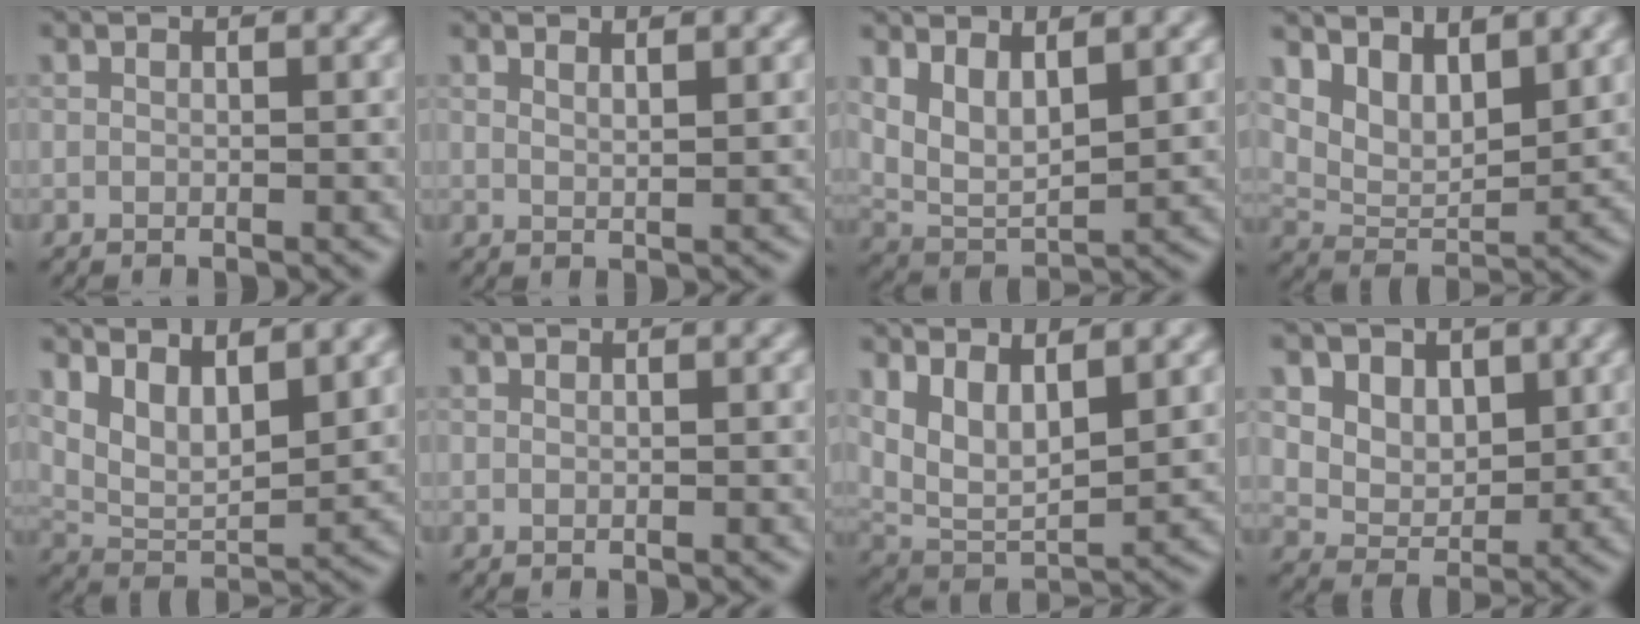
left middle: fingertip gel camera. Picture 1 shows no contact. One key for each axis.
{"total": 1.9, "fx": 1.3, "fy": 0.5, "fz": 1.2, "tx": -0.005, "ty": 0.001, "tz": 0.014}
{"total": 4.8, "fx": 2.0, "fy": 2.5, "fz": 3.6, "tx": -0.079, "ty": -0.014, "tz": 0.046}
{"total": 5.9, "fx": 4.0, "fy": 2.9, "fz": 3.3, "tx": -0.065, "ty": -0.010, "tz": 0.073}
{"total": 6.1, "fx": 3.4, "fy": 3.0, "fz": 4.2, "tx": -0.081, "ty": -0.015, "tz": 0.070}
{"total": 0.0}
{"total": 6.4, "fx": 2.7, "fy": 3.3, "fz": 4.8, "tx": -0.101, "ty": -0.019, "tz": 0.055}
{"total": 6.1, "fx": 3.1, "fy": 4.4, "fz": 2.8, "tx": -0.070, "ty": -0.010, "tz": 0.065}